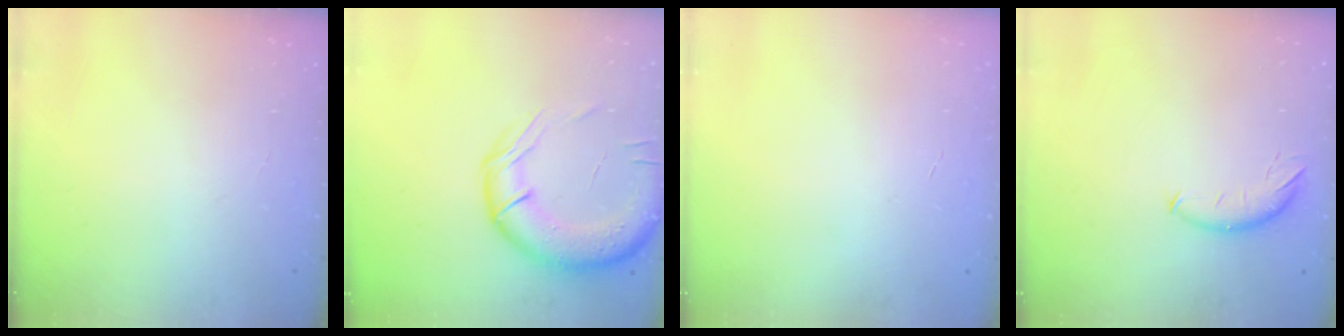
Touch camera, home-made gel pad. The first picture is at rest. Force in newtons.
{"total": 17.3, "press": 16.9, "slide": 3.5}
{"total": 0.0}
{"total": 7.5, "press": 7.5, "slide": 0.6}